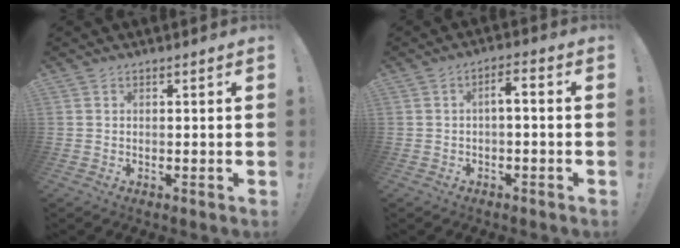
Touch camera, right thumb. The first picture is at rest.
{"total": 3.7, "force": [-1.4, 1.1, 3.2], "torque": [-0.063, 0.013, -0.026]}